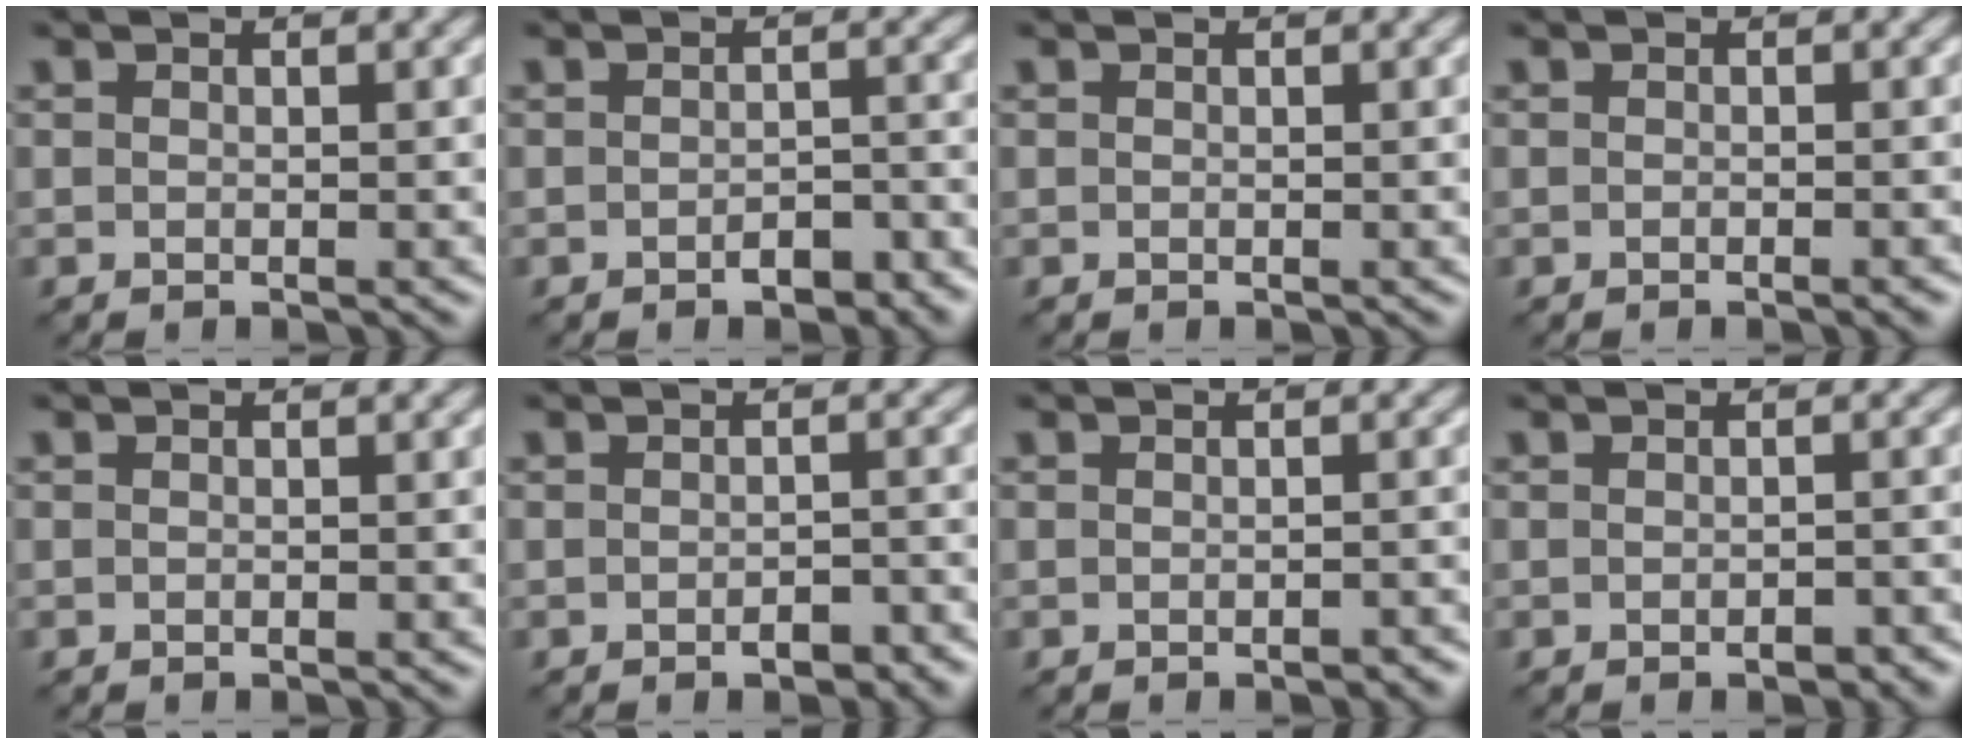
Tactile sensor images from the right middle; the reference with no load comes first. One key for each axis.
{"total": 2.3, "fx": -1.4, "fy": 1.1, "fz": 1.5, "tx": -0.021, "ty": 0.004, "tz": -0.019}
{"total": 0.0}
{"total": 0.8, "fx": -0.5, "fy": 0.1, "fz": 0.6, "tx": -0.007, "ty": 0.000, "tz": -0.007}
{"total": 0.0}
{"total": 1.8, "fx": -1.1, "fy": 0.8, "fz": 1.3, "tx": -0.017, "ty": 0.001, "tz": -0.015}
{"total": 0.9, "fx": -0.6, "fy": 0.3, "fz": 0.6, "tx": -0.009, "ty": -0.001, "tz": -0.007}
{"total": 1.3, "fx": -0.8, "fy": 0.5, "fz": 0.9, "tx": -0.014, "ty": -0.002, "tz": -0.010}